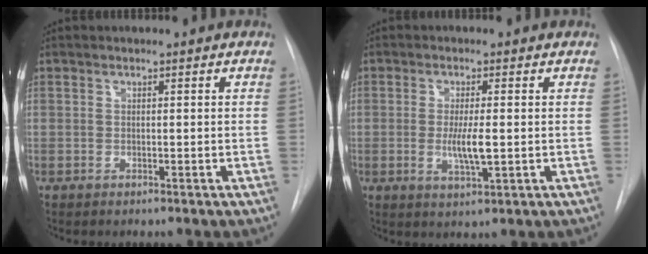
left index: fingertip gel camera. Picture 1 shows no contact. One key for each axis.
{"total": 4.5, "fx": -0.5, "fy": 0.8, "fz": 4.4, "tx": -0.085, "ty": -0.011, "tz": -0.008}